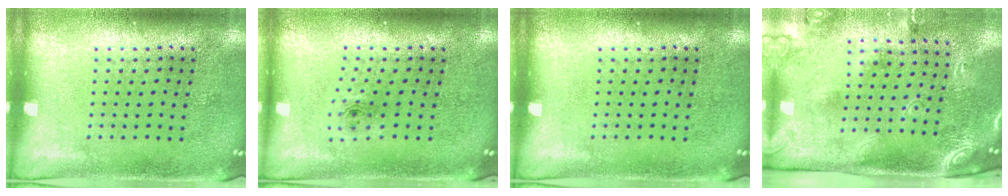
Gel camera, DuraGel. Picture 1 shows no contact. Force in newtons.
{"total": 0.7, "press": 0.3, "slide": 0.6}
{"total": 0.0}
{"total": 2.5, "press": 1.7, "slide": 1.9}